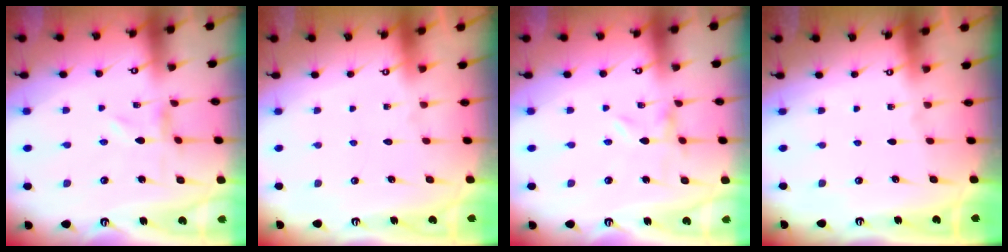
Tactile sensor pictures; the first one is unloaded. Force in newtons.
{"total": 1.6, "press": 1.6, "slide": 0.1}
{"total": 0.0}
{"total": 0.0}